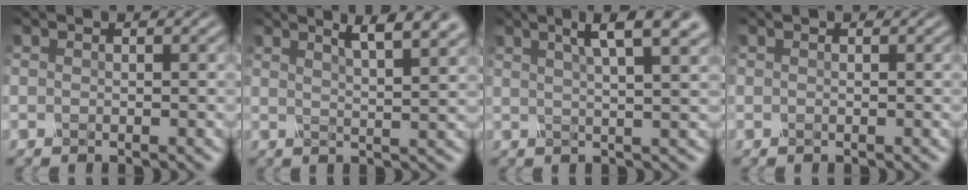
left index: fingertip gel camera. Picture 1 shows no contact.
{"total": 6.5, "force": [4.2, 2.0, 4.5], "torque": [-0.033, 0.028, 0.030]}
{"total": 6.9, "force": [3.7, 2.0, 5.4], "torque": [-0.055, 0.030, 0.032]}
{"total": 0.0}